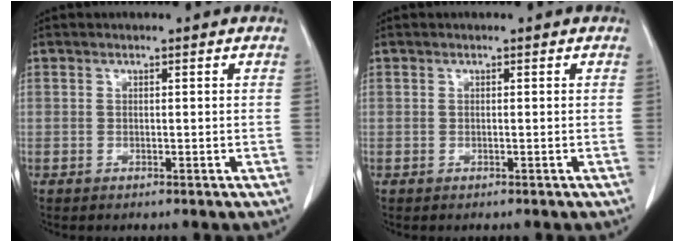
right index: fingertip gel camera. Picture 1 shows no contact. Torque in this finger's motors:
{"motor_torque": [0.13, 0.06, 0.02, 0.01]}